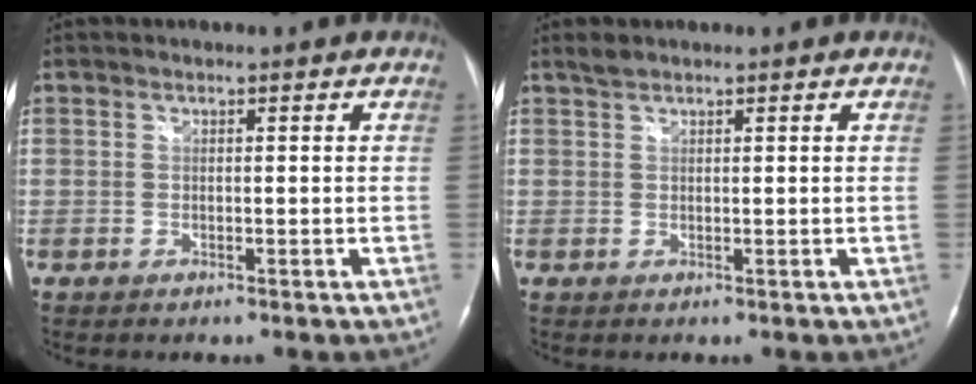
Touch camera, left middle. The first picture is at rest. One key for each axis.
{"total": 1.1, "fx": 1.0, "fy": 0.5, "fz": 0.3, "tx": -0.006, "ty": 0.007, "tz": 0.019}